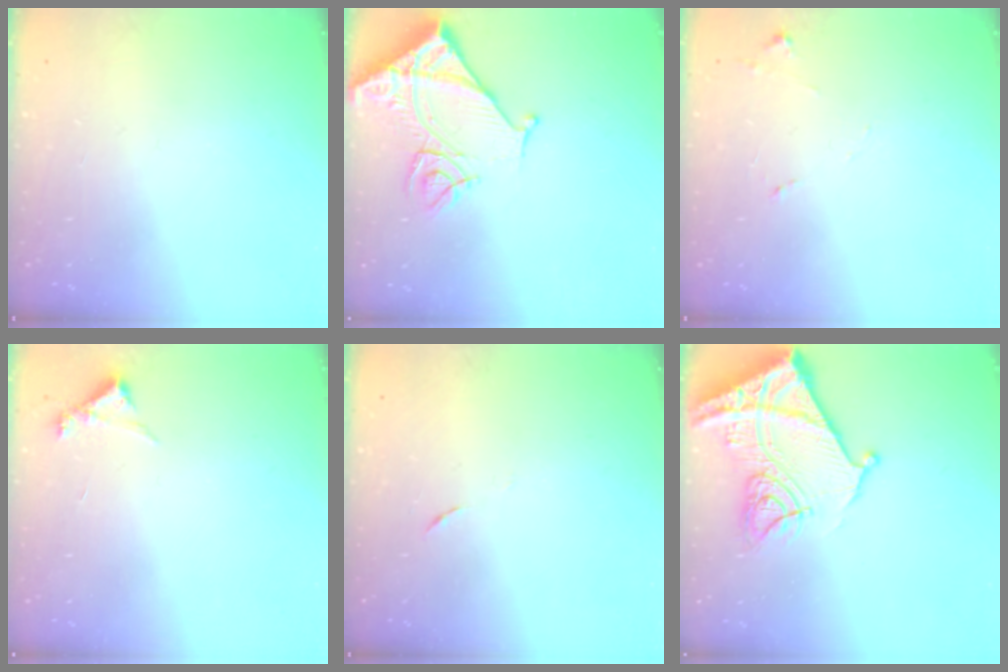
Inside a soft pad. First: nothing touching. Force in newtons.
{"total": 12.4, "press": 12.3, "slide": 1.6}
{"total": 7.6, "press": 7.6, "slide": 0.6}
{"total": 5.0, "press": 5.0, "slide": 0.5}
{"total": 3.5, "press": 3.4, "slide": 0.9}
{"total": 18.1, "press": 18.0, "slide": 1.9}